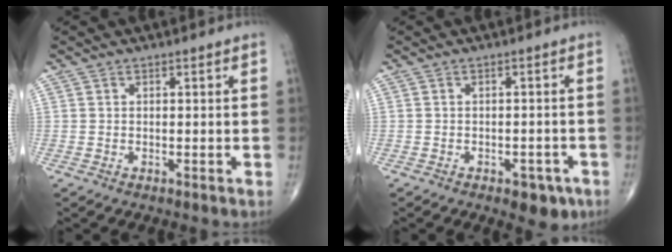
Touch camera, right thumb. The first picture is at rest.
{"total": 4.9, "force": [-2.8, 2.5, 3.1], "torque": [-0.020, 0.013, -0.032]}